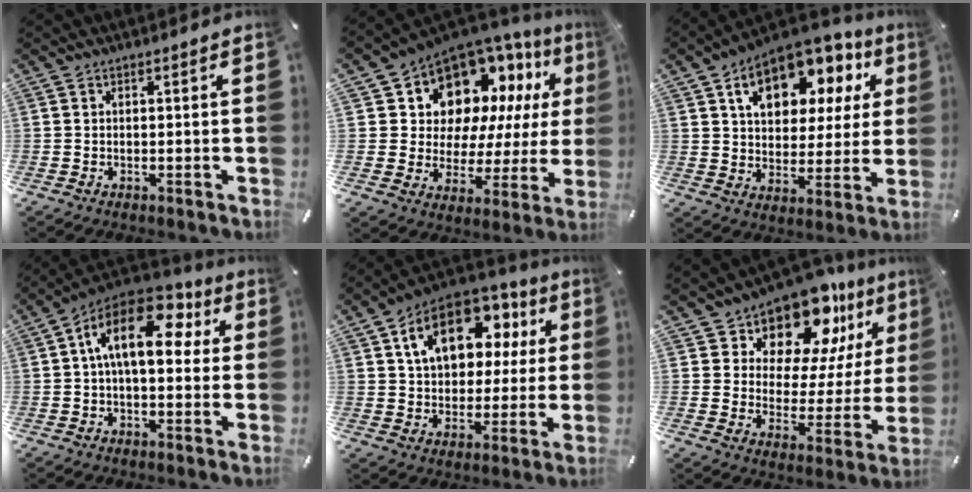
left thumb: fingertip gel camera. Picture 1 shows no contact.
{"total": 13.4, "force": [8.8, 9.1, 4.3], "torque": [-0.078, -0.083, 0.160]}
{"total": 15.2, "force": [8.3, 9.7, 8.2], "torque": [-0.129, -0.043, 0.144]}
{"total": 16.7, "force": [4.5, 9.0, 13.4], "torque": [-0.229, -0.011, 0.074]}
{"total": 16.7, "force": [7.1, 11.3, 10.0], "torque": [-0.171, -0.020, 0.129]}
{"total": 14.2, "force": [11.8, 6.9, 4.0], "torque": [-0.072, -0.112, 0.207]}